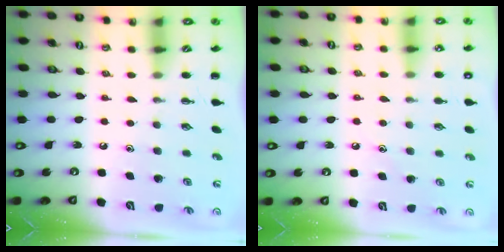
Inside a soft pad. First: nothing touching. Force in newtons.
{"total": 6.4, "press": 6.1, "slide": 1.9}